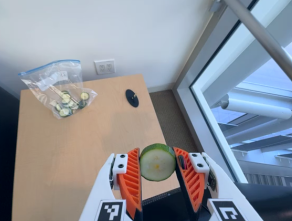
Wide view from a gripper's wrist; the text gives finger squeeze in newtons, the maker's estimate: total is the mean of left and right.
{"total": 8.9, "left": 9.1, "right": 8.7}